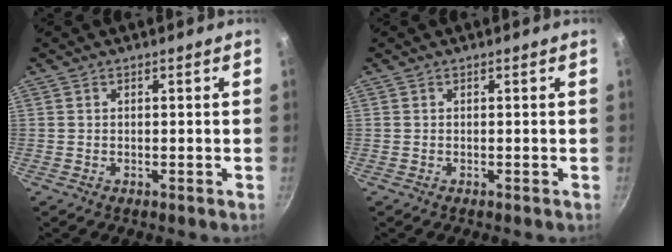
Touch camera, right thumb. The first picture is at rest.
{"total": 0.0}